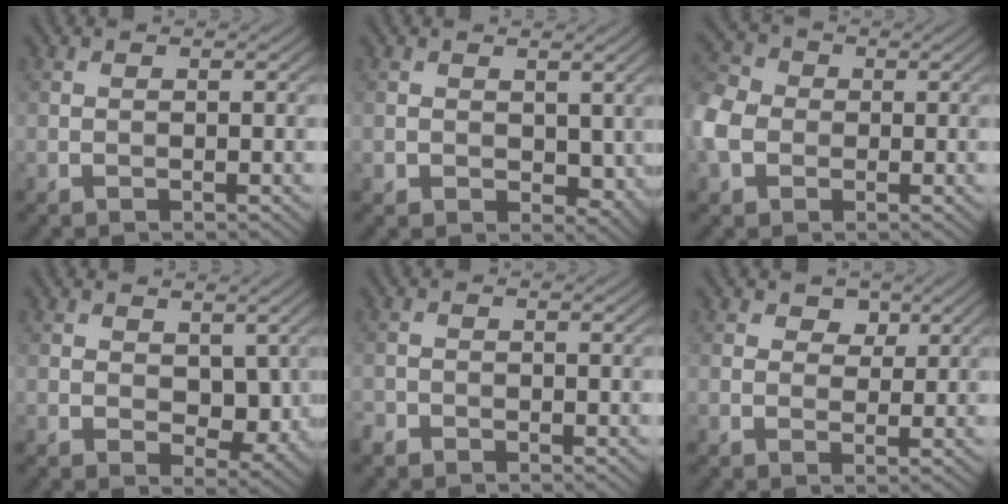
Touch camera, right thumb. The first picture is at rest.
{"total": 4.2, "force": [0.6, 3.2, 2.6], "torque": [-0.056, -0.015, 0.014]}
{"total": 7.7, "force": [-1.6, 6.1, 4.4], "torque": [-0.141, 0.004, -0.052]}
{"total": 5.2, "force": [0.8, 3.5, 3.7], "torque": [-0.068, -0.013, 0.015]}
{"total": 1.5, "force": [-1.2, 0.9, 0.2], "torque": [-0.006, -0.003, -0.032]}
{"total": 2.8, "force": [1.5, 1.9, 1.4], "torque": [-0.023, 0.000, 0.019]}